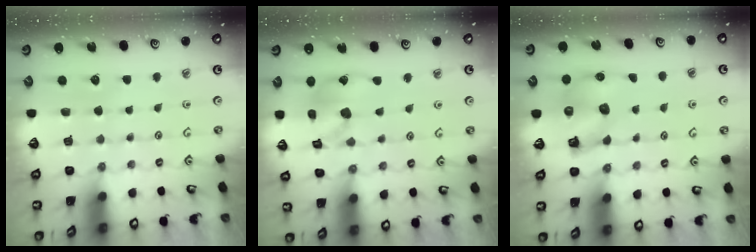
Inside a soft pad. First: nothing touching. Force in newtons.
{"total": 13.6, "press": 13.4, "slide": 1.9}
{"total": 7.3, "press": 7.3, "slide": 0.9}